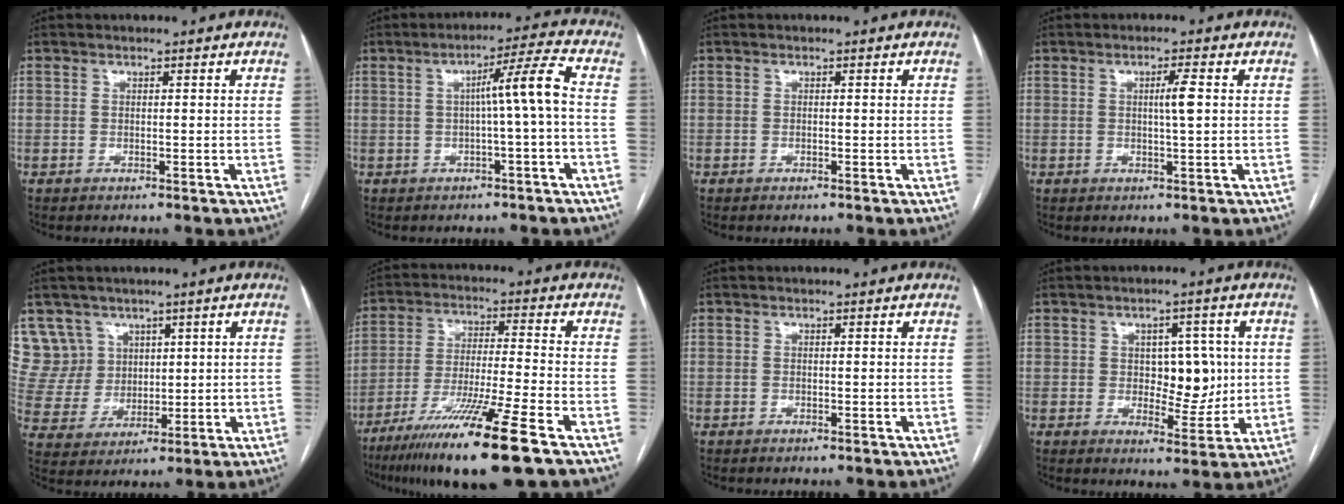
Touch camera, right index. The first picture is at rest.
{"total": 6.4, "force": [-0.4, -1.1, 6.2], "torque": [-0.097, 0.017, -0.004]}
{"total": 0.0}
{"total": 2.9, "force": [0.4, -0.2, 2.9], "torque": [-0.051, -0.002, 0.007]}
{"total": 8.7, "force": [5.2, 7.0, 0.1], "torque": [-0.008, 0.031, 0.118]}
{"total": 16.3, "force": [-10.5, -0.8, 12.5], "torque": [-0.222, -0.049, -0.184]}
{"total": 0.0}
{"total": 6.9, "force": [0.7, 3.9, 5.7], "torque": [-0.067, 0.009, 0.018]}